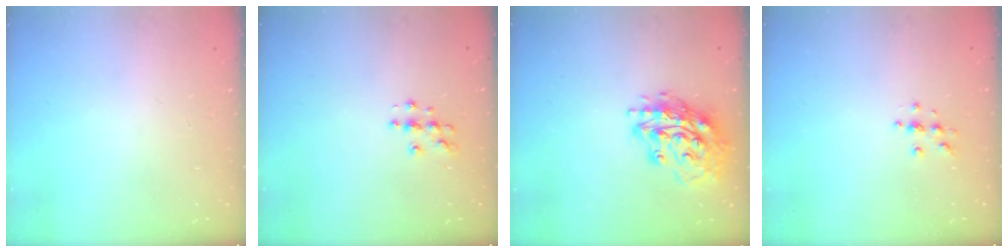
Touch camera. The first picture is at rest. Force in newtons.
{"total": 4.5, "press": 4.4, "slide": 0.4}
{"total": 16.9, "press": 16.8, "slide": 1.5}
{"total": 4.7, "press": 4.6, "slide": 0.5}